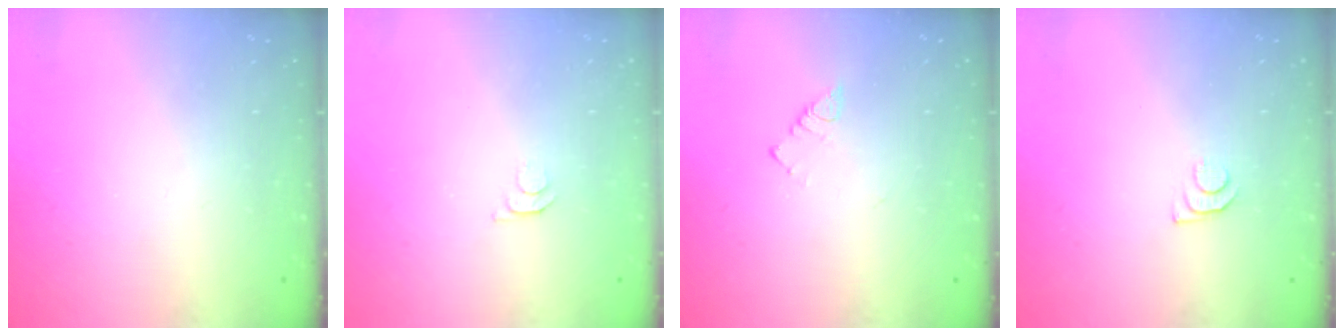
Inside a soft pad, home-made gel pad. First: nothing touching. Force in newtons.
{"total": 3.8, "press": 3.7, "slide": 0.7}
{"total": 2.7, "press": 2.7, "slide": 0.4}
{"total": 5.4, "press": 5.4, "slide": 0.7}